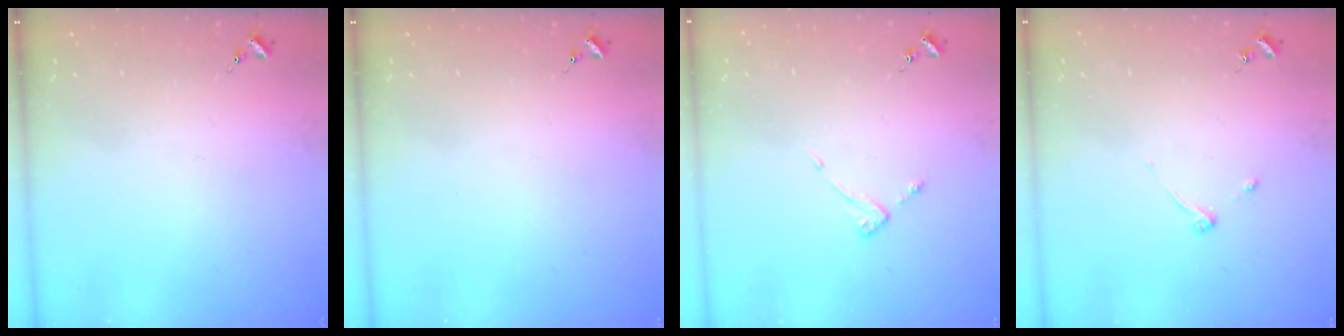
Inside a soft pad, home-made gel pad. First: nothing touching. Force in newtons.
{"total": 0.0}
{"total": 2.6, "press": 2.6, "slide": 0.3}
{"total": 3.3, "press": 3.2, "slide": 0.6}